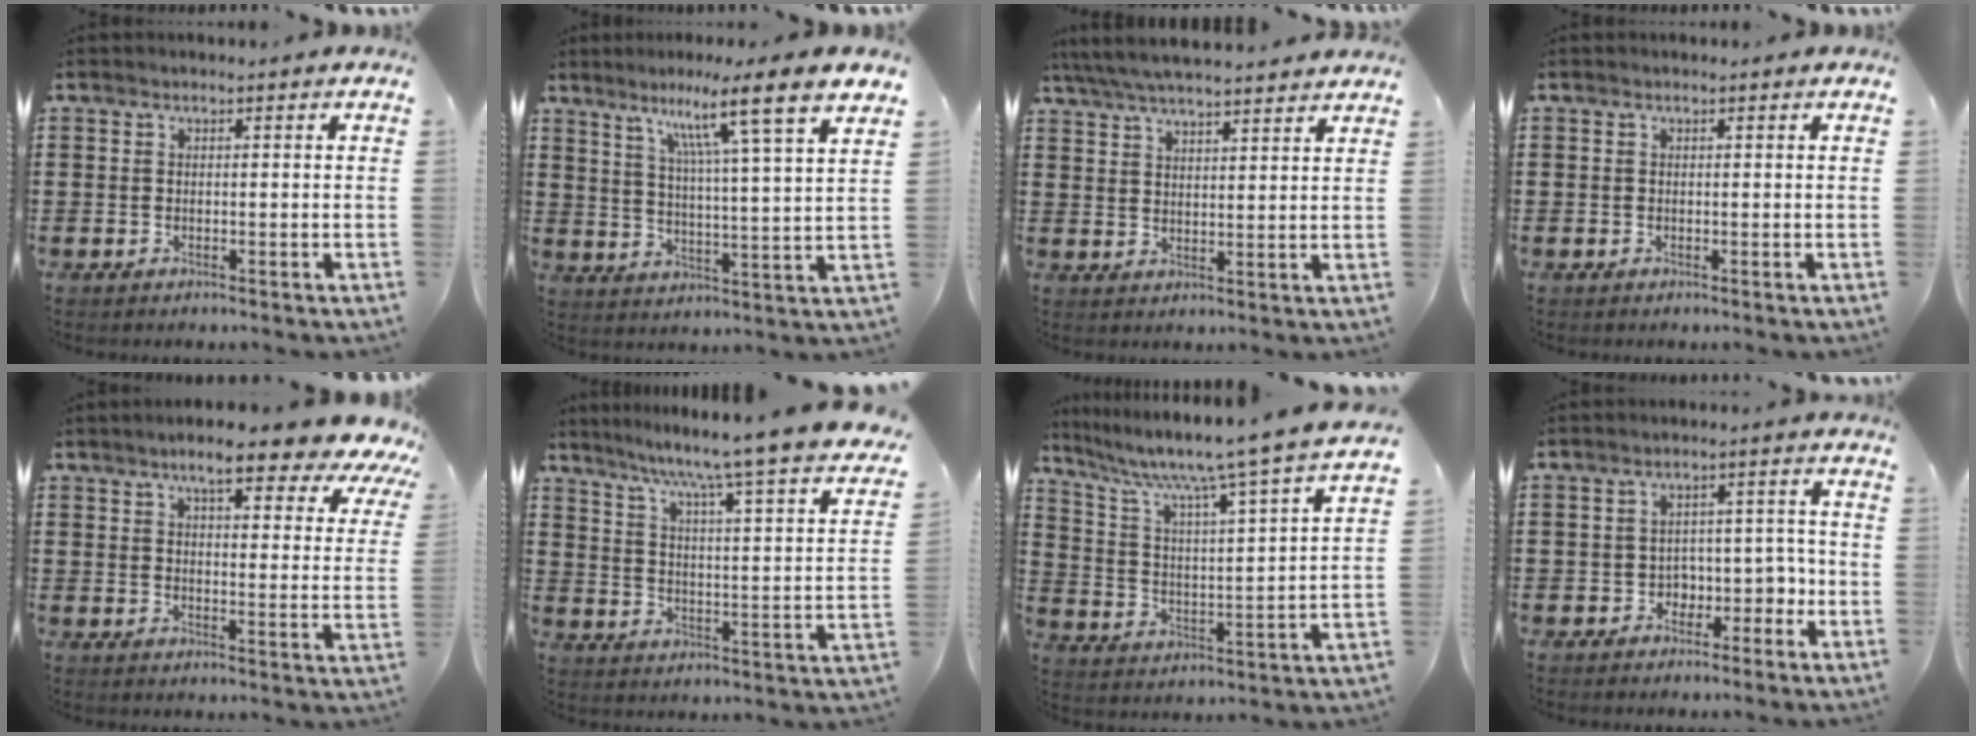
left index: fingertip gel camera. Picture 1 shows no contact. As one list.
[{"total": 10.0, "force": [7.0, -0.7, 7.1], "torque": [-0.128, -0.042, 0.103]}, {"total": 5.5, "force": [5.2, 0.2, 1.9], "torque": [-0.053, -0.021, 0.092]}, {"total": 0.0}, {"total": 8.8, "force": [7.1, 1.6, 5.1], "torque": [-0.096, -0.027, 0.119]}, {"total": 7.0, "force": [5.9, -1.7, 3.4], "torque": [-0.081, -0.061, 0.084]}, {"total": 7.5, "force": [6.3, -1.0, 3.8], "torque": [-0.104, -0.057, 0.094]}, {"total": 4.0, "force": [-2.2, 3.0, 1.5], "torque": [-0.039, 0.010, -0.047]}]